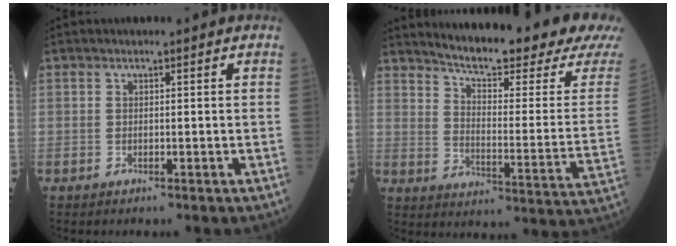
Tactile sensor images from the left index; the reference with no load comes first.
{"total": 21.2, "force": [19.2, 0.4, 9.0], "torque": [-0.135, -0.081, 0.247]}